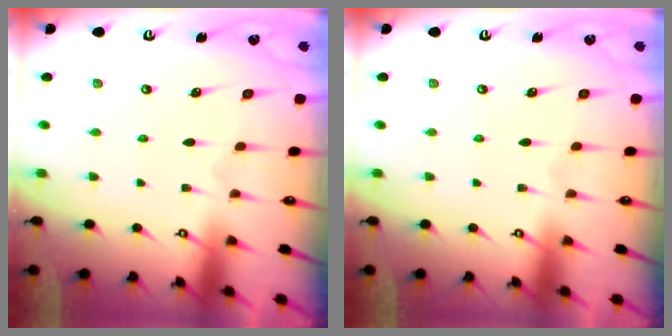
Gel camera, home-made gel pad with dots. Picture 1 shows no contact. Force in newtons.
{"total": 0.0}